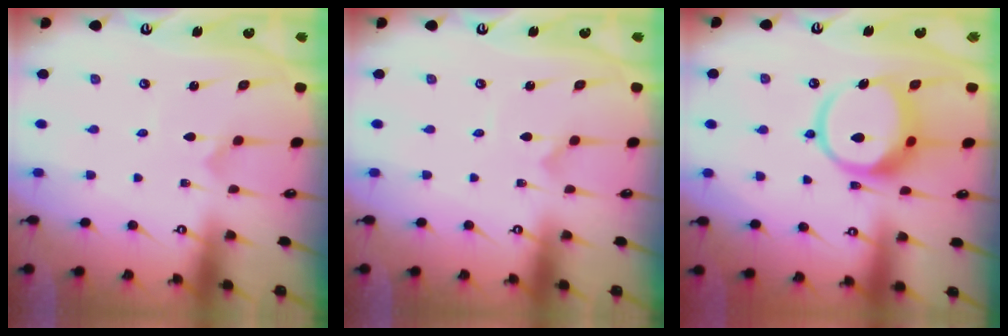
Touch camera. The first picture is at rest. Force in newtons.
{"total": 0.0}
{"total": 13.8, "press": 13.7, "slide": 1.7}